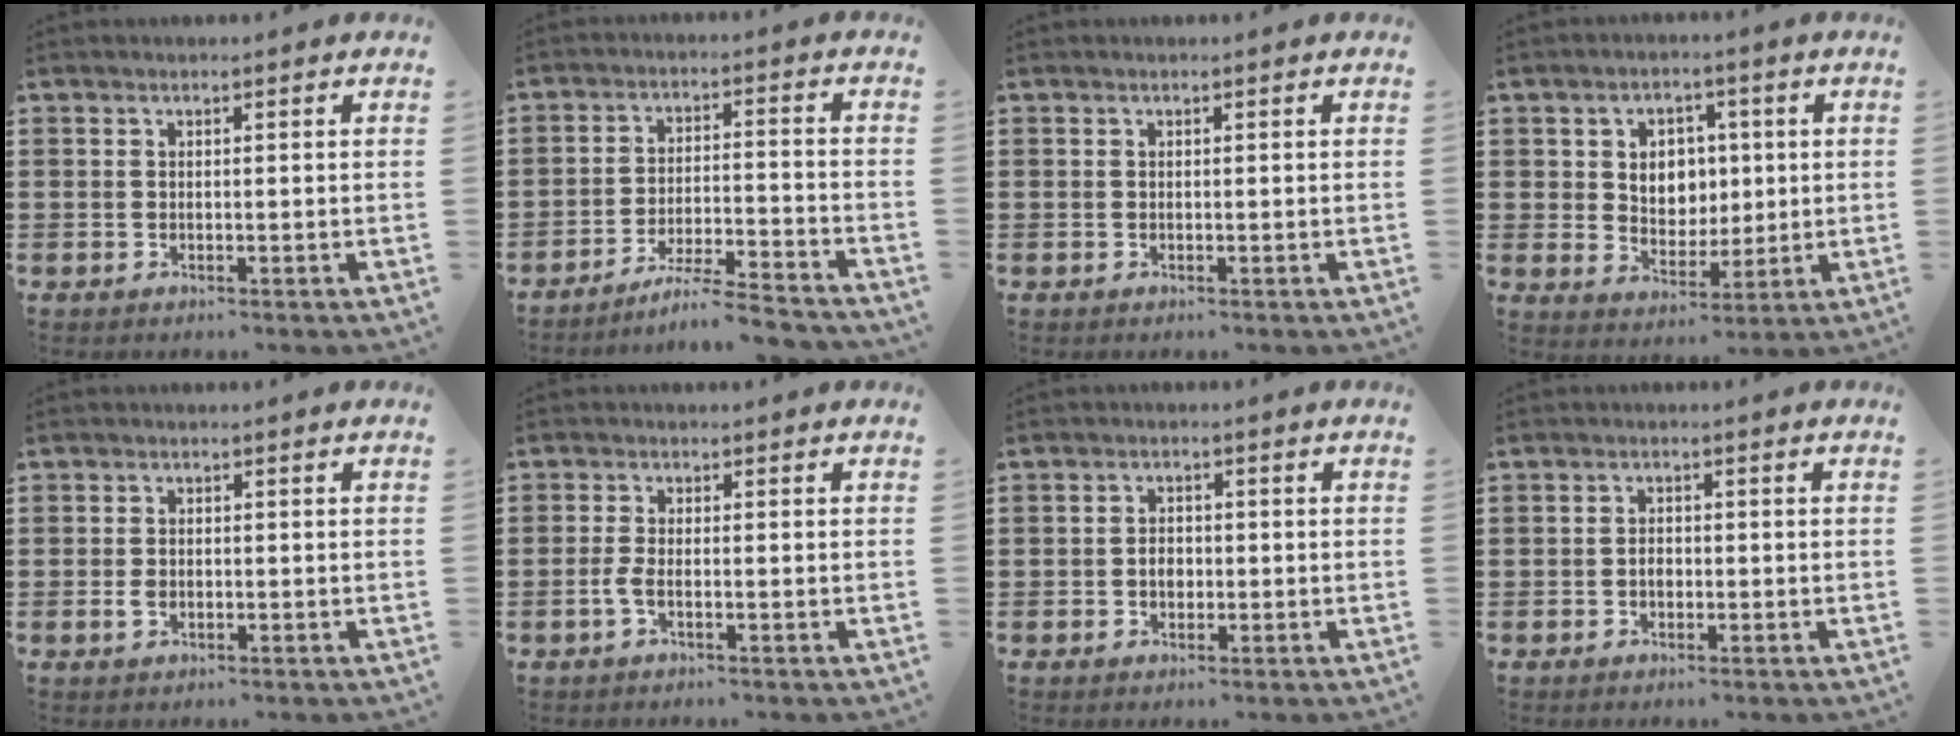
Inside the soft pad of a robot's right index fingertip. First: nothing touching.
{"total": 6.1, "force": [-5.6, -0.6, 2.3], "torque": [-0.045, -0.013, -0.107]}
{"total": 0.0}
{"total": 5.3, "force": [1.1, 4.7, 2.3], "torque": [-0.050, 0.009, 0.014]}
{"total": 1.5, "force": [-0.3, 1.0, 1.1], "torque": [-0.022, 0.004, -0.006]}
{"total": 2.2, "force": [-0.9, 0.3, 1.9], "torque": [-0.051, -0.010, -0.019]}
{"total": 2.1, "force": [-0.4, 1.5, 1.5], "torque": [-0.032, 0.001, -0.009]}
{"total": 1.5, "force": [-0.5, 0.9, 1.1], "torque": [-0.024, -0.002, -0.009]}